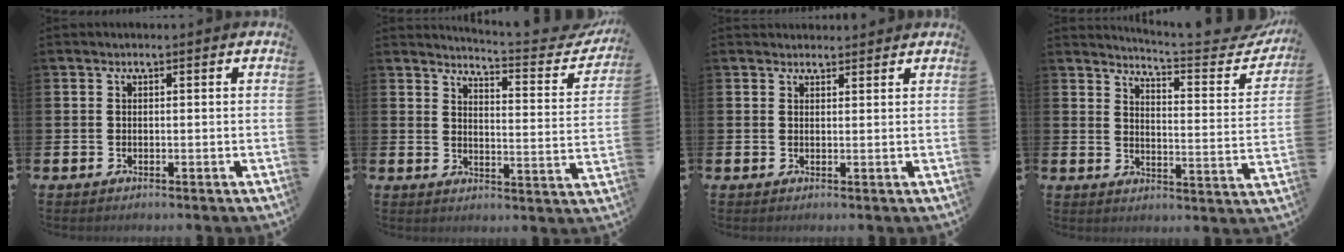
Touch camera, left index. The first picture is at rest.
{"total": 4.2, "force": [4.1, -0.1, 0.9], "torque": [-0.020, -0.045, 0.059]}
{"total": 1.7, "force": [1.6, 0.5, -0.1], "torque": [0.013, -0.006, 0.027]}
{"total": 5.1, "force": [4.8, -0.2, 1.6], "torque": [-0.028, -0.055, 0.069]}